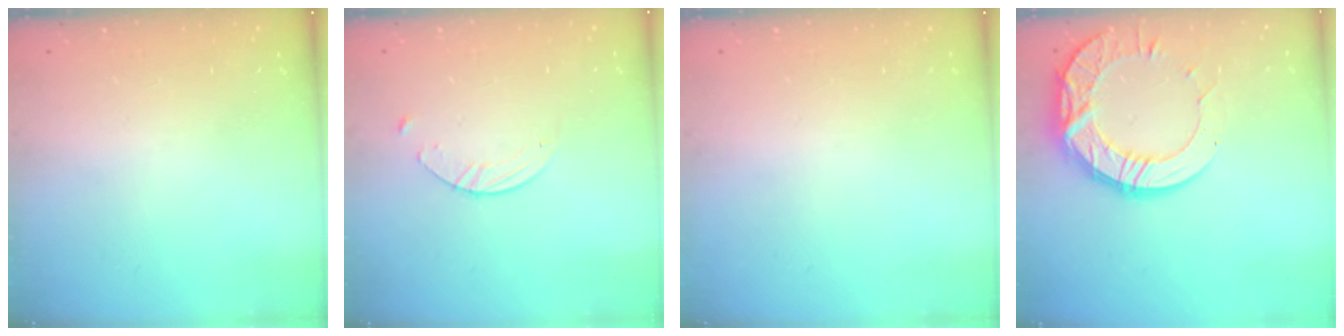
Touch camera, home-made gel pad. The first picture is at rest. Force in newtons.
{"total": 3.6, "press": 3.6, "slide": 0.4}
{"total": 0.0}
{"total": 15.6, "press": 15.6, "slide": 1.1}